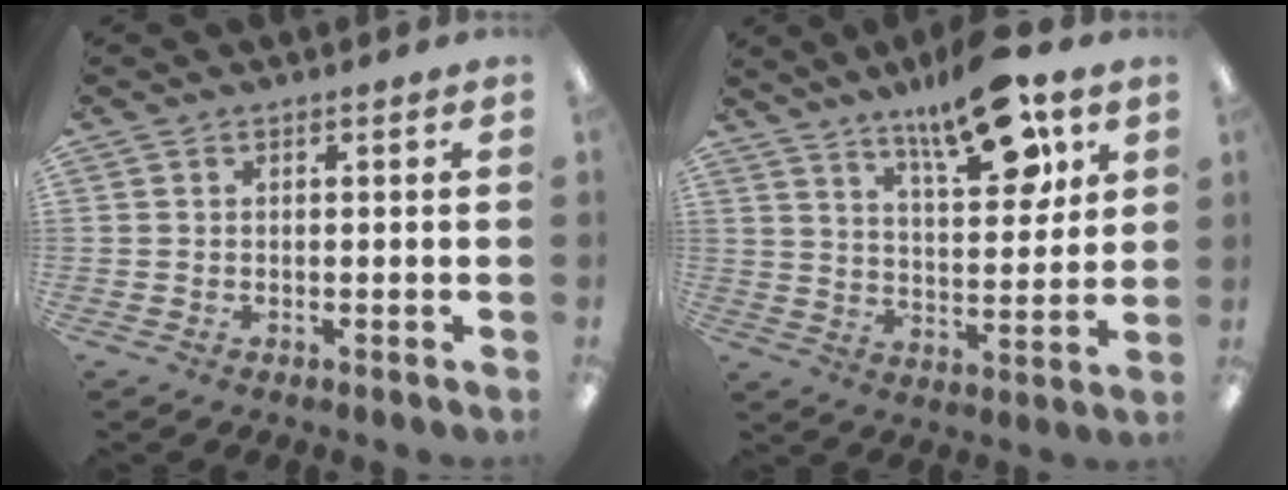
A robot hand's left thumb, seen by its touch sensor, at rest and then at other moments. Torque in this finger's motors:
{"motor_torque": [0.15, 0.15, 1.39, -1.38, 0.15]}